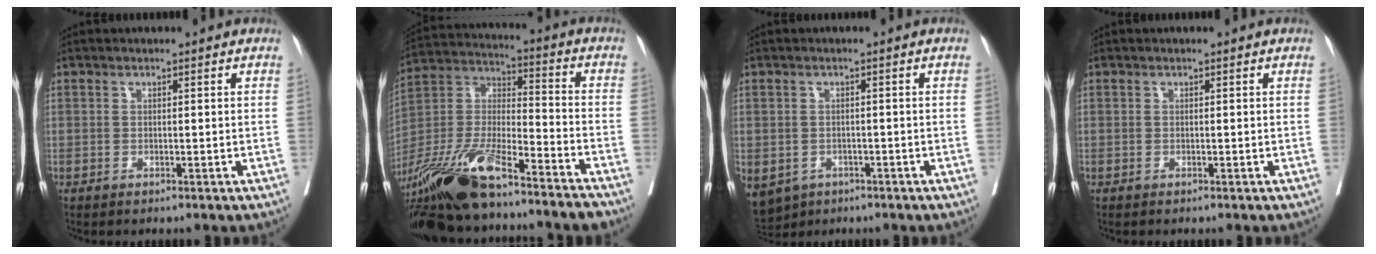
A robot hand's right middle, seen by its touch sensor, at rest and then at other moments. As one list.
[{"total": 22.7, "force": [-17.3, 3.3, 14.3], "torque": [-0.301, -0.024, -0.319]}, {"total": 11.7, "force": [-5.8, 9.2, 4.2], "torque": [-0.127, -0.011, -0.074]}, {"total": 0.0}]